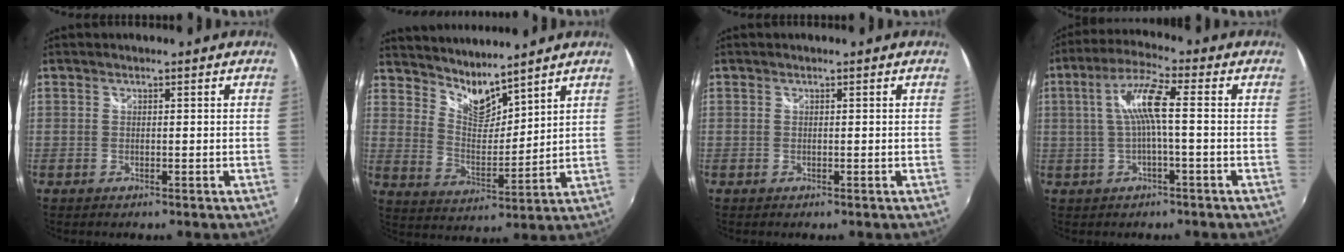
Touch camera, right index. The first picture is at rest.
{"total": 7.7, "force": [7.0, 1.6, 2.6], "torque": [-0.038, -0.012, 0.133]}
{"total": 0.0}
{"total": 7.5, "force": [0.0, 0.5, 7.5], "torque": [-0.152, 0.012, 0.004]}